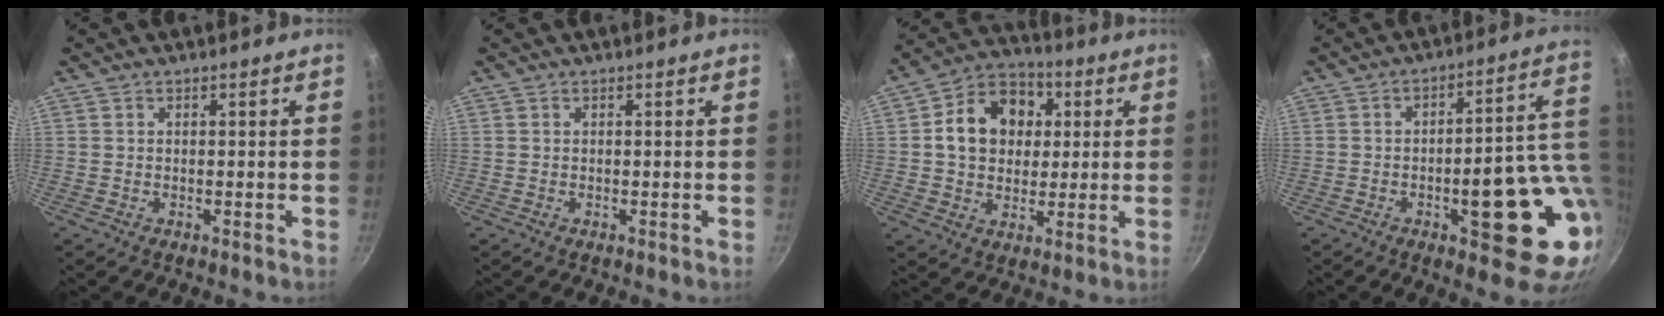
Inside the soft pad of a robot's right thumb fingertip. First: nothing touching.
{"total": 0.0}
{"total": 14.2, "force": [2.6, 11.2, 8.2], "torque": [-0.107, 0.020, 0.031]}
{"total": 19.2, "force": [-2.8, 6.8, 17.7], "torque": [-0.187, 0.013, -0.033]}